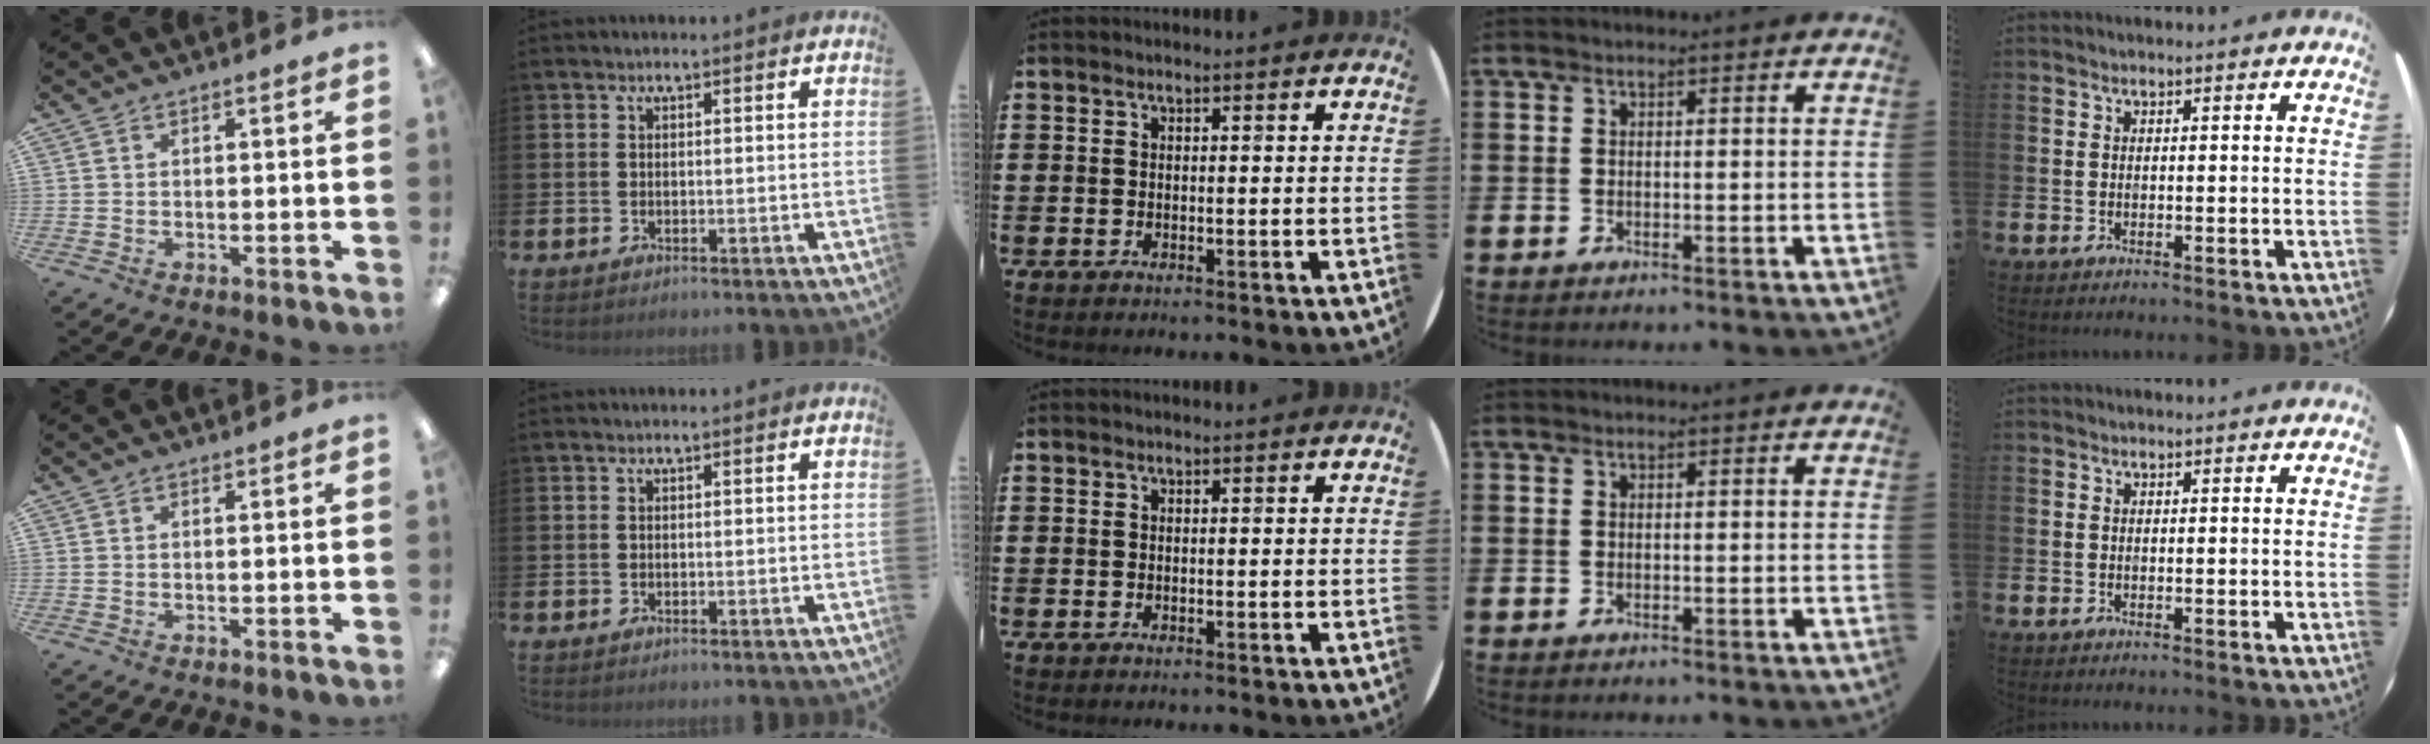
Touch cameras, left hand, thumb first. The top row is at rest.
{}